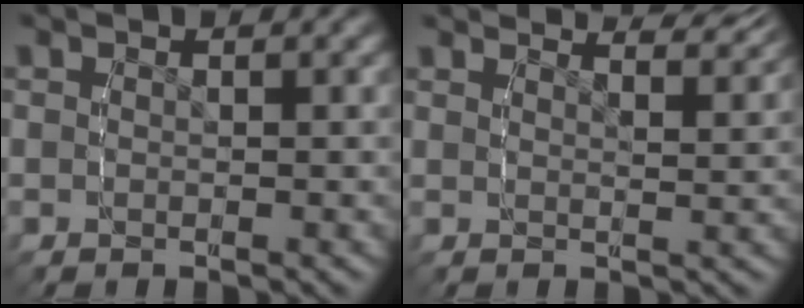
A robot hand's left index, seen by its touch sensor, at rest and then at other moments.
{"total": 4.8, "force": [4.5, -0.1, 1.4], "torque": [-0.012, 0.009, 0.066]}